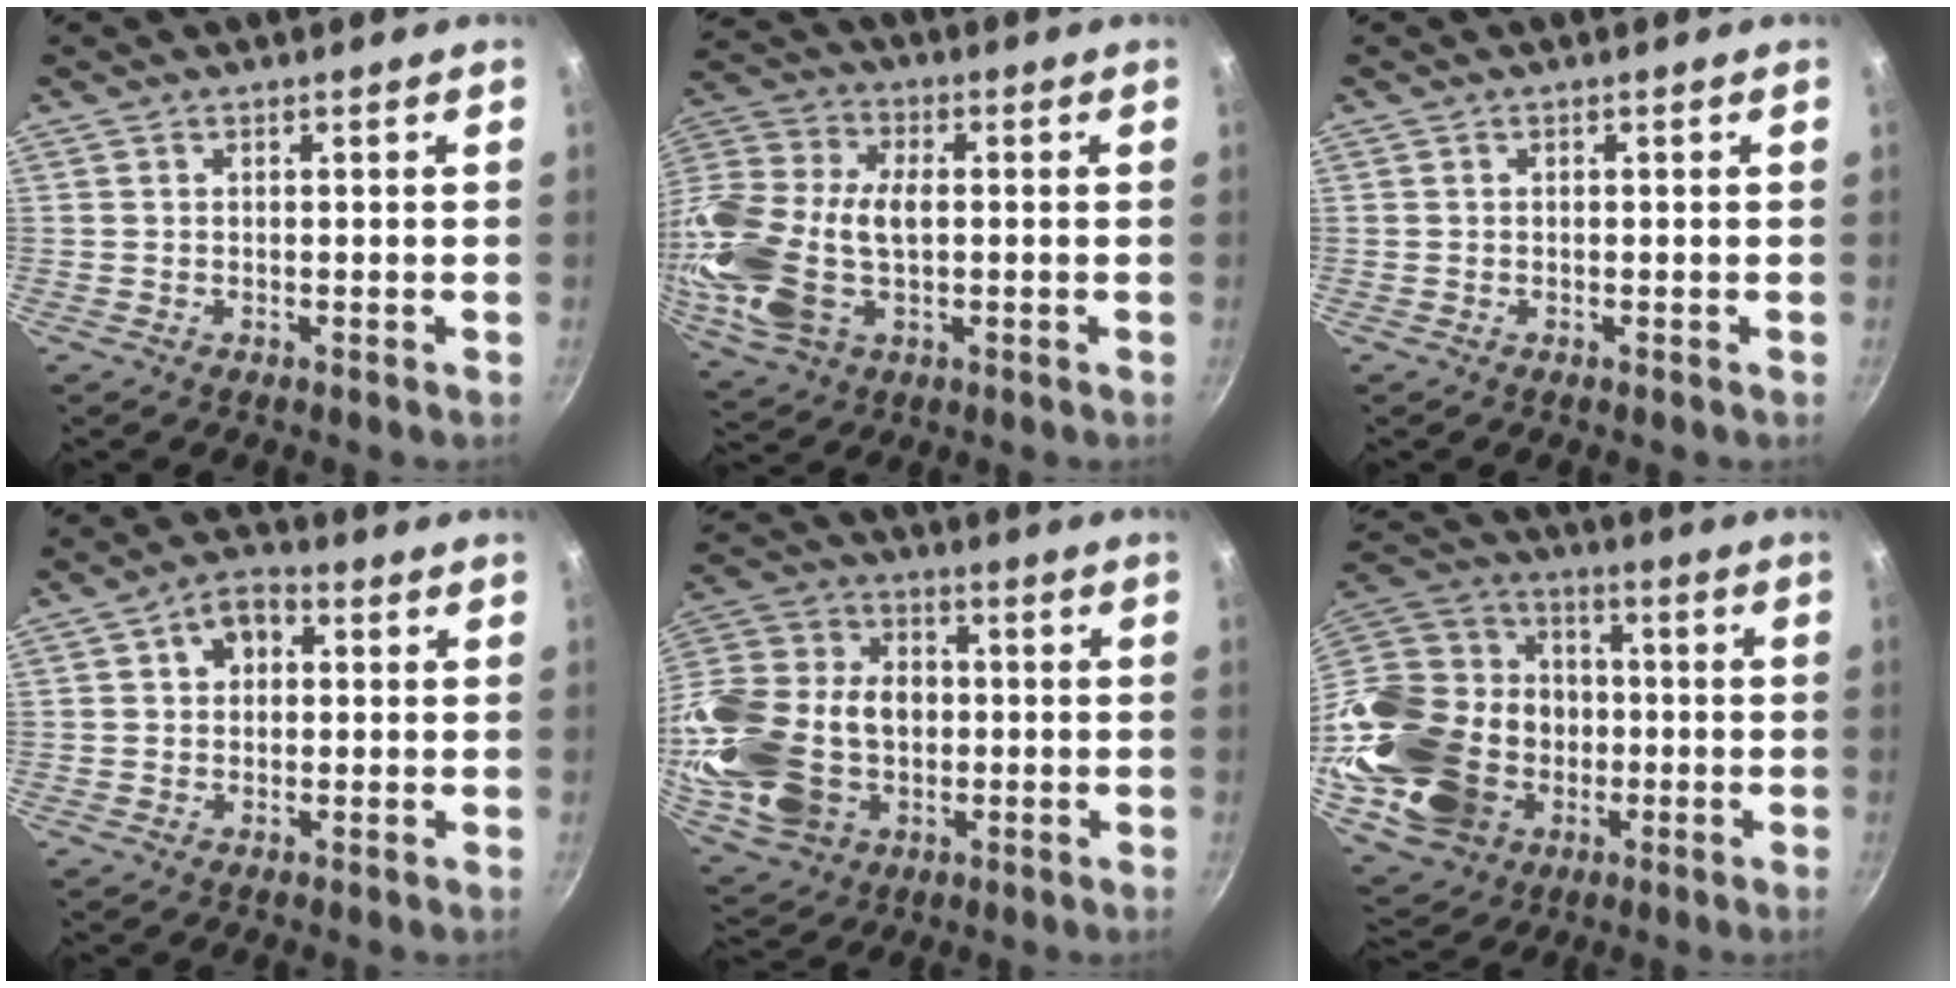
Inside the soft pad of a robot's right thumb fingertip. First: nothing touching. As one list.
[{"total": 20.0, "force": [-1.3, 12.4, 15.6], "torque": [-0.326, 0.022, -0.023]}, {"total": 0.0}, {"total": 6.3, "force": [1.6, 4.6, 4.0], "torque": [-0.034, 0.011, 0.015]}, {"total": 25.9, "force": [-2.6, 19.3, 17.0], "torque": [-0.340, 0.033, -0.029]}, {"total": 32.3, "force": [-6.3, 25.4, 19.0], "torque": [-0.378, 0.049, -0.081]}]